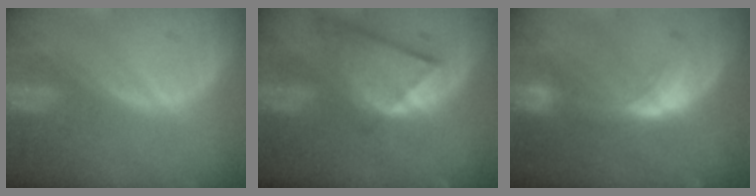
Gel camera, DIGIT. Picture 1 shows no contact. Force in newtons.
{"total": 8.8, "press": 7.6, "slide": 4.3}
{"total": 8.0, "press": 7.1, "slide": 3.8}